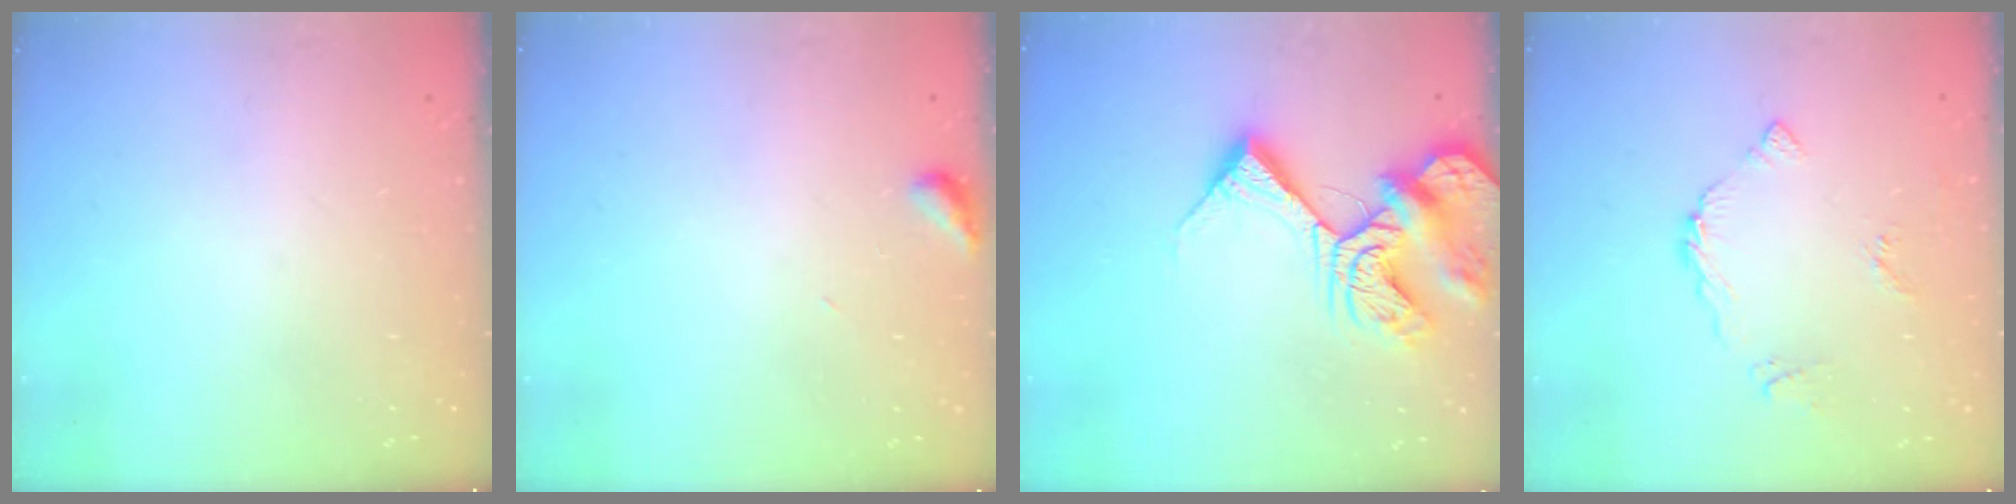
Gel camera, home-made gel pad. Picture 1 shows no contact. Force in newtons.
{"total": 2.9, "press": 2.9, "slide": 0.3}
{"total": 13.4, "press": 13.4, "slide": 1.5}
{"total": 5.6, "press": 5.6, "slide": 0.2}